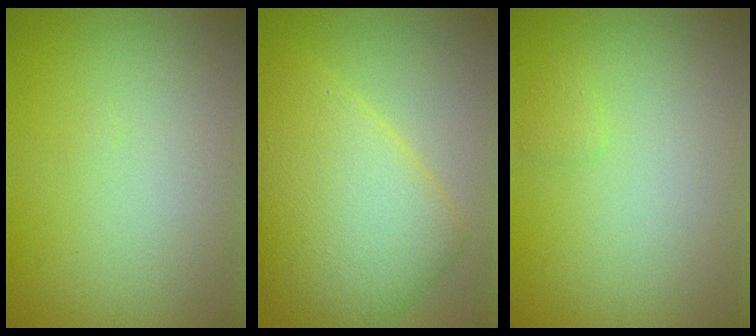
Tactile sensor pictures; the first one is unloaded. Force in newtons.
{"total": 7.8, "press": 7.8, "slide": 0.2}
{"total": 0.6, "press": 0.6, "slide": 0.1}